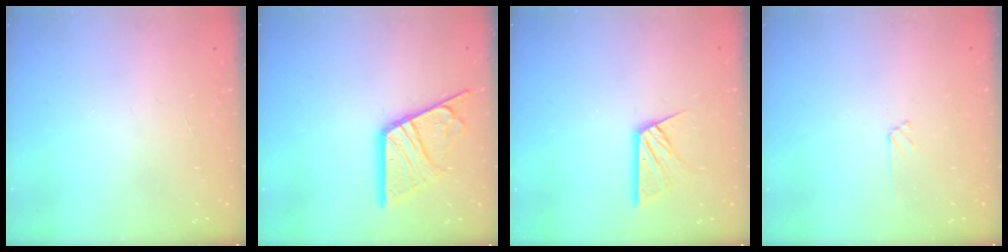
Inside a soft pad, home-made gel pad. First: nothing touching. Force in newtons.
{"total": 15.4, "press": 15.3, "slide": 1.4}
{"total": 10.1, "press": 10.0, "slide": 1.0}
{"total": 1.8, "press": 1.8, "slide": 0.3}